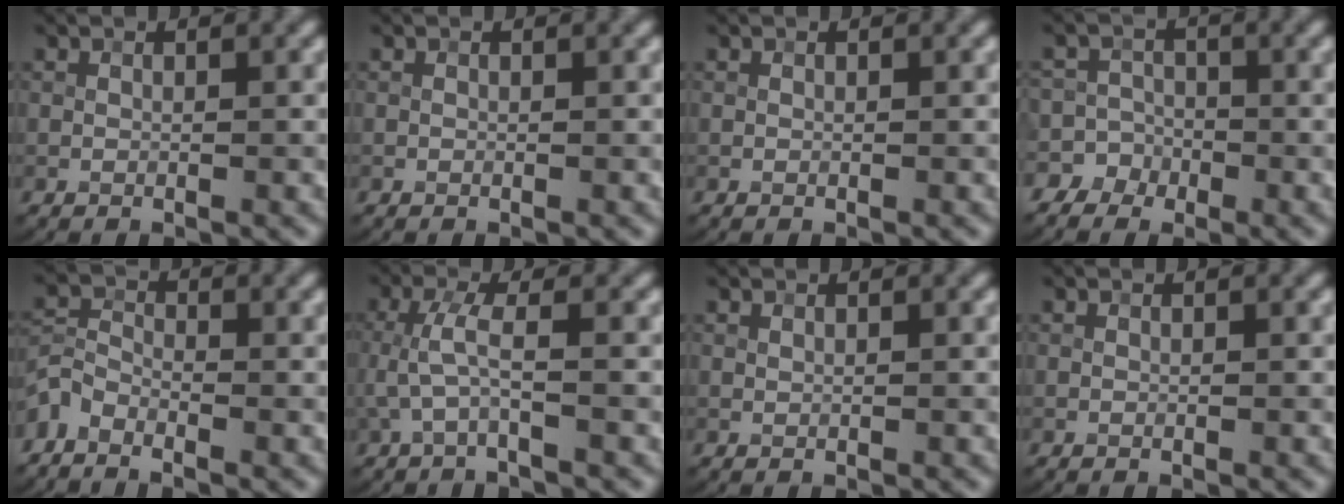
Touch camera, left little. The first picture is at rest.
{"total": 0.0}
{"total": 0.0}
{"total": 4.4, "force": [-2.9, 3.3, 0.2], "torque": [0.028, 0.000, -0.056]}
{"total": 2.5, "force": [-1.9, 1.1, 1.1], "torque": [-0.025, 0.003, -0.051]}
{"total": 2.4, "force": [-0.4, 0.3, 2.4], "torque": [-0.057, 0.009, -0.010]}
{"total": 0.0}
{"total": 0.0}